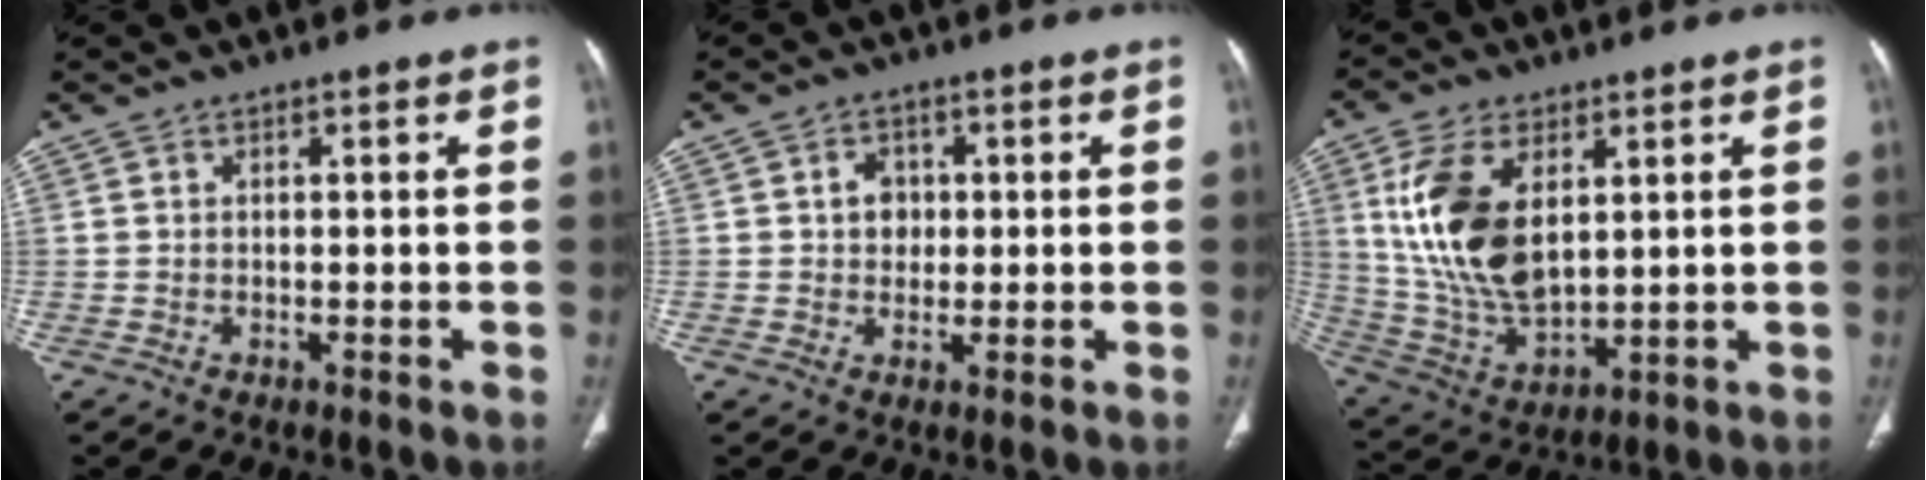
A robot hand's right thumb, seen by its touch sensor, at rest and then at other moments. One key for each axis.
{"total": 3.9, "fx": 0.6, "fy": 3.3, "fz": 2.0, "tx": -0.006, "ty": 0.003, "tz": 0.008}
{"total": 16.5, "fx": 4.5, "fy": 9.2, "fz": 13.0, "tx": -0.247, "ty": -0.019, "tz": 0.100}